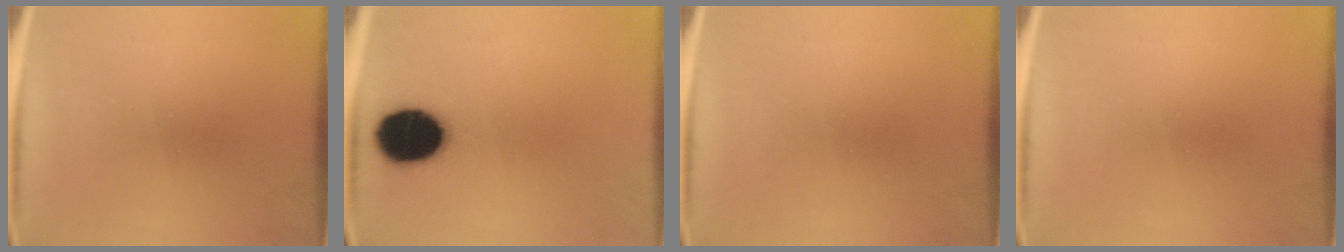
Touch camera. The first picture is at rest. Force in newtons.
{"total": 14.8}
{"total": 0.0}
{"total": 0.0}